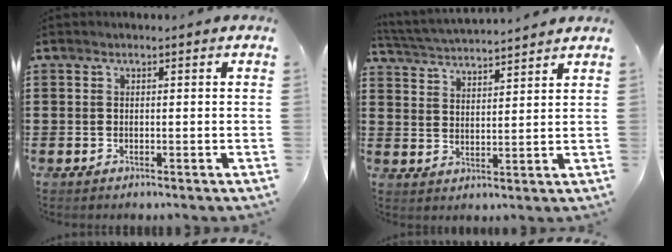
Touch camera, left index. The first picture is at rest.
{"total": 3.9, "force": [3.8, -0.4, 0.4], "torque": [-0.025, -0.024, 0.064]}